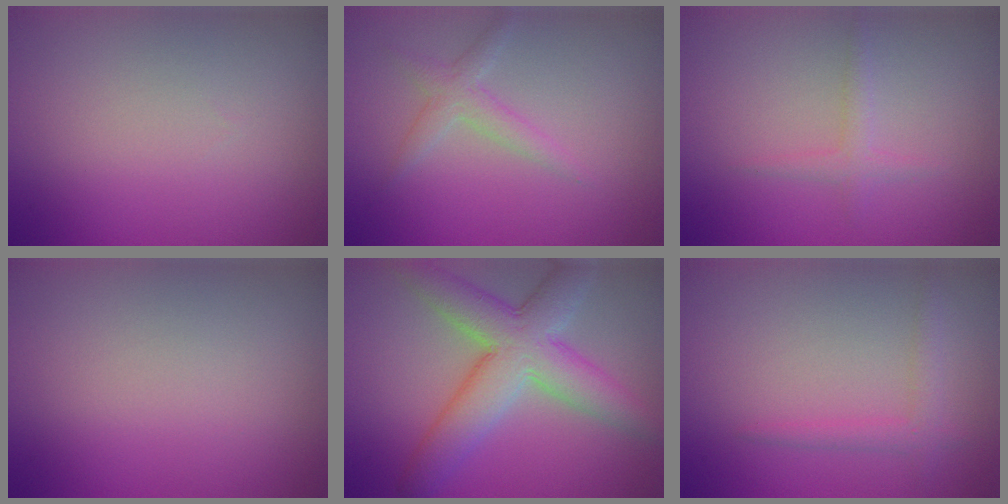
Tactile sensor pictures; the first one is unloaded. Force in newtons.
{"total": 2.0, "press": 2.0, "slide": 0.0}
{"total": 1.3, "press": 1.3, "slide": 0.0}
{"total": 0.0}
{"total": 7.4, "press": 7.4, "slide": 0.2}
{"total": 1.7, "press": 1.7, "slide": 0.1}